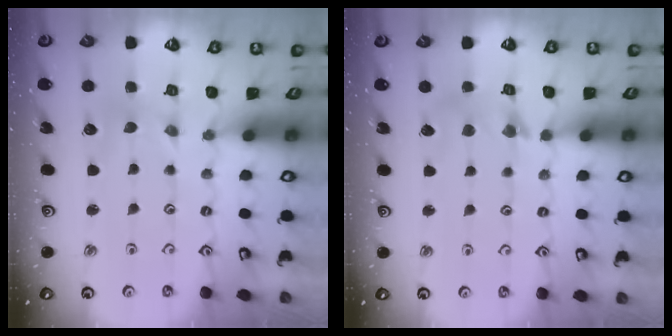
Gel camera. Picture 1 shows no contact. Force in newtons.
{"total": 7.7, "press": 7.7, "slide": 0.9}